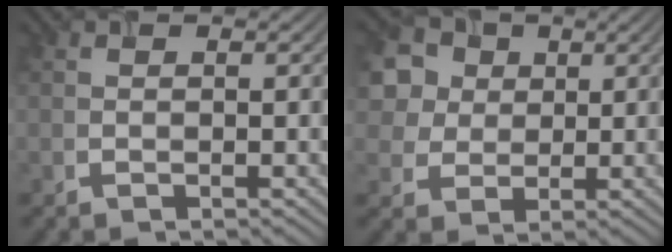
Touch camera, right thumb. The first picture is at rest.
{"total": 7.3, "force": [2.7, 6.2, 2.6], "torque": [-0.110, 0.017, 0.045]}